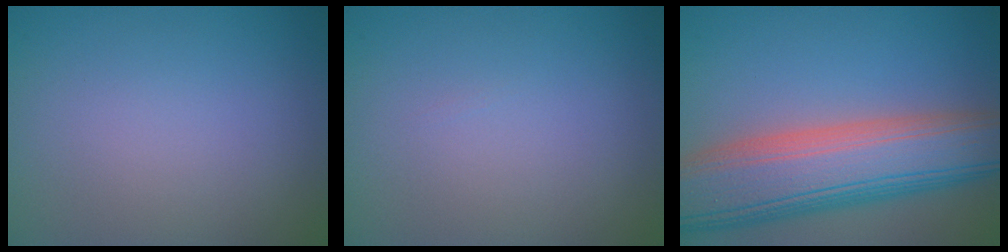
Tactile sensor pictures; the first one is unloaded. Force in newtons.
{"total": 0.0}
{"total": 11.2, "press": 11.2, "slide": 0.9}